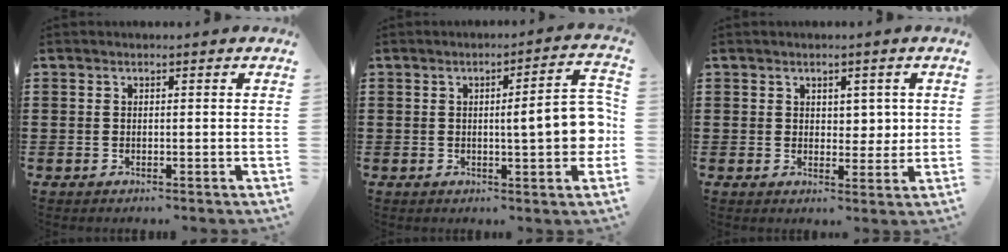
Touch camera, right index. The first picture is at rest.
{"total": 8.8, "force": [0.0, 1.5, 8.6], "torque": [-0.119, -0.012, -0.007]}
{"total": 3.2, "force": [1.3, 2.2, 1.9], "torque": [-0.017, 0.000, 0.016]}